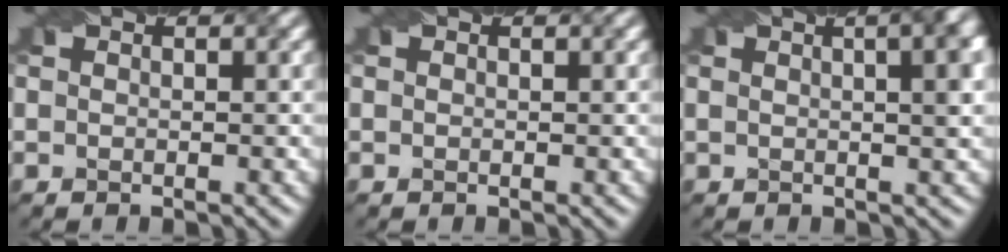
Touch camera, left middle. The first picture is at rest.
{"total": 0.0}
{"total": 7.6, "force": [2.3, 3.4, 6.4], "torque": [-0.021, 0.043, 0.000]}